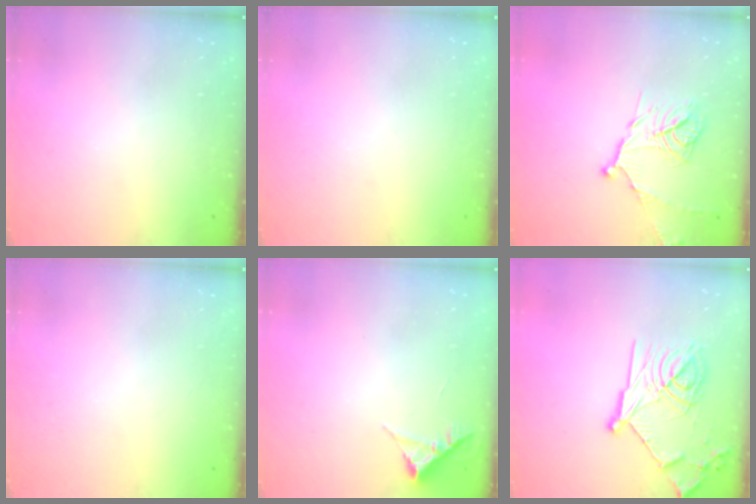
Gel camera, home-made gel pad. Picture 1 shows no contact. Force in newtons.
{"total": 0.0}
{"total": 12.4, "press": 12.4, "slide": 1.0}
{"total": 0.0}
{"total": 4.6, "press": 4.6, "slide": 0.3}
{"total": 19.8, "press": 19.7, "slide": 1.2}